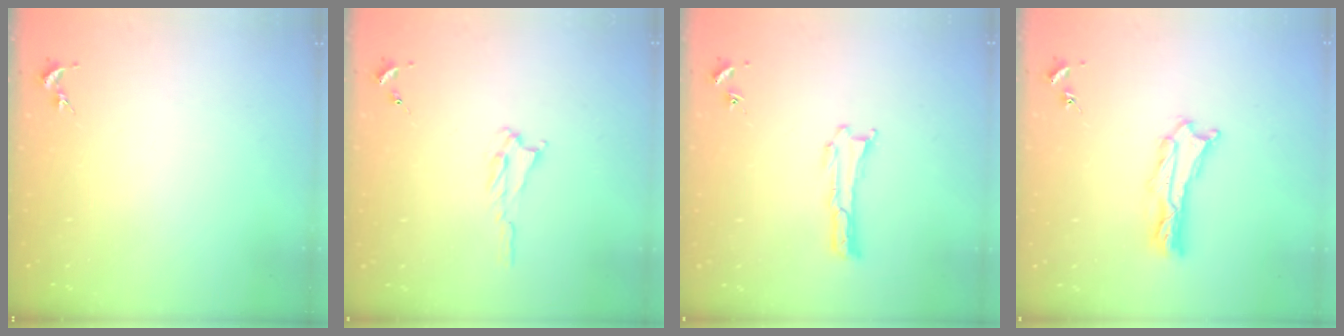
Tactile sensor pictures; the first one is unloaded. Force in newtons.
{"total": 1.6, "press": 1.5, "slide": 0.4}
{"total": 0.0}
{"total": 2.4, "press": 2.4, "slide": 0.3}